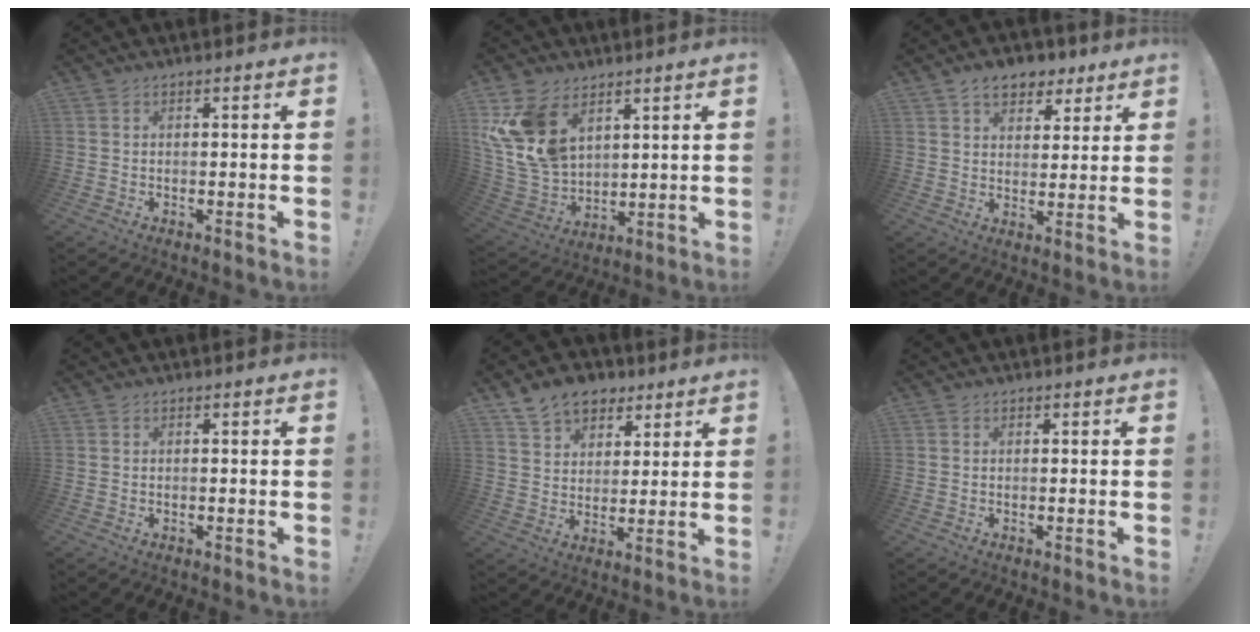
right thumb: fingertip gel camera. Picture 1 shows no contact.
{"total": 16.0, "force": [7.7, 10.8, 8.9], "torque": [-0.187, -0.047, 0.151]}
{"total": 9.0, "force": [5.6, 5.9, 3.8], "torque": [-0.050, -0.026, 0.105]}
{"total": 0.0}
{"total": 11.2, "force": [7.2, 7.6, 3.8], "torque": [-0.060, -0.042, 0.140]}
{"total": 0.0}